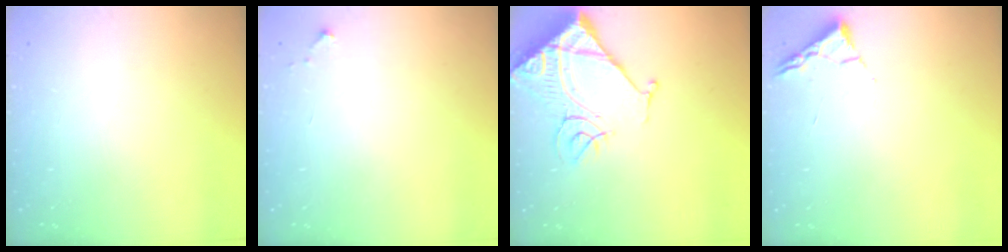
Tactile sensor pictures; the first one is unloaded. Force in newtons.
{"total": 2.6, "press": 2.6, "slide": 0.4}
{"total": 17.1, "press": 17.0, "slide": 1.8}
{"total": 3.0, "press": 2.9, "slide": 0.4}